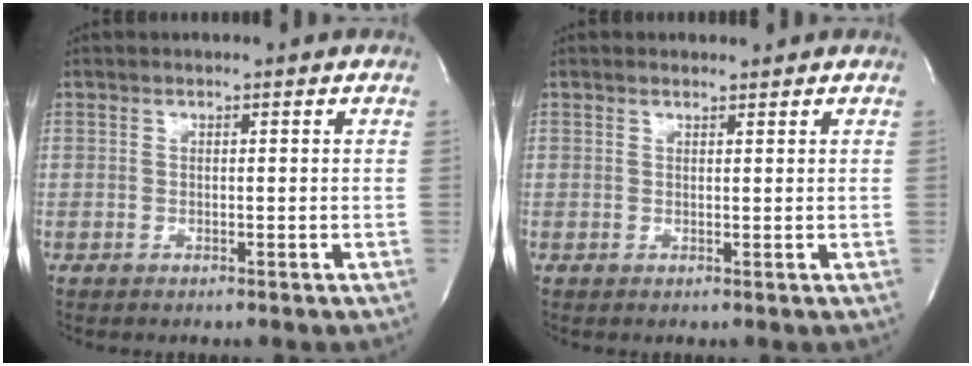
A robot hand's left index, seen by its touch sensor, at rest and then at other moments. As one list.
[{"total": 0.8, "force": [0.7, 0.2, 0.0], "torque": [-0.009, -0.002, 0.012]}]